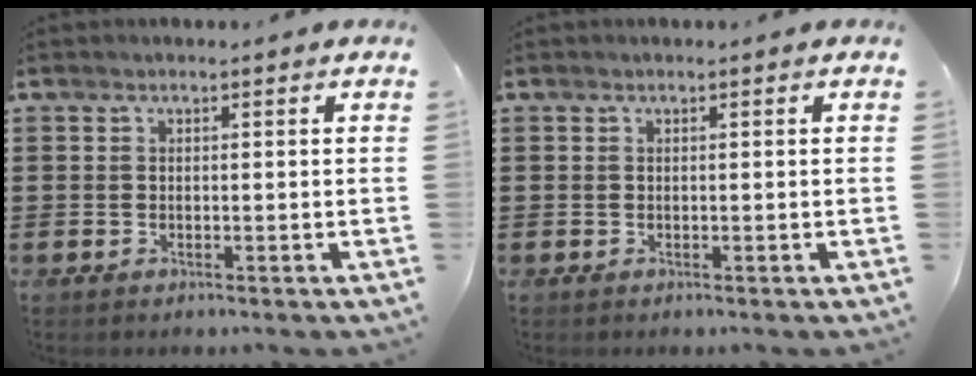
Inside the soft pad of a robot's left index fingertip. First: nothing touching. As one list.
[{"total": 0.0}]